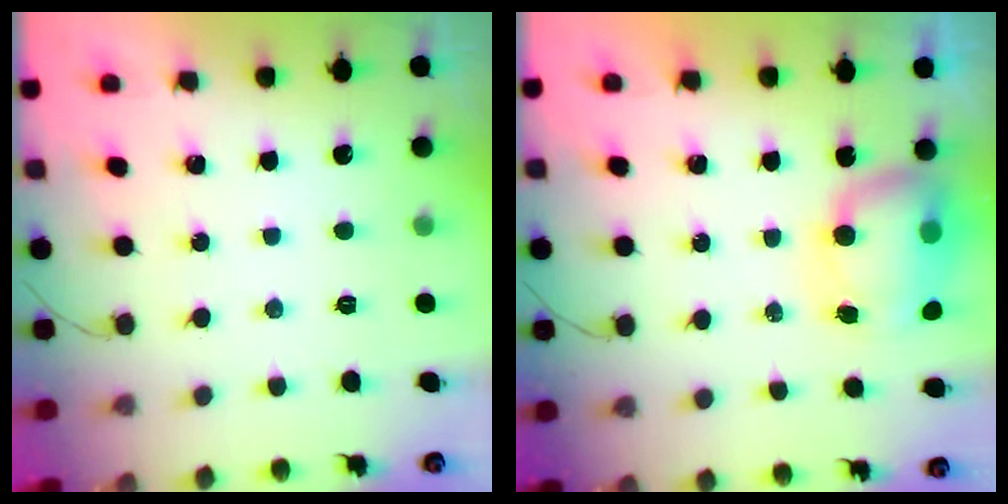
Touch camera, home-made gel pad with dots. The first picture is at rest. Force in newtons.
{"total": 8.8, "press": 8.6, "slide": 1.9}